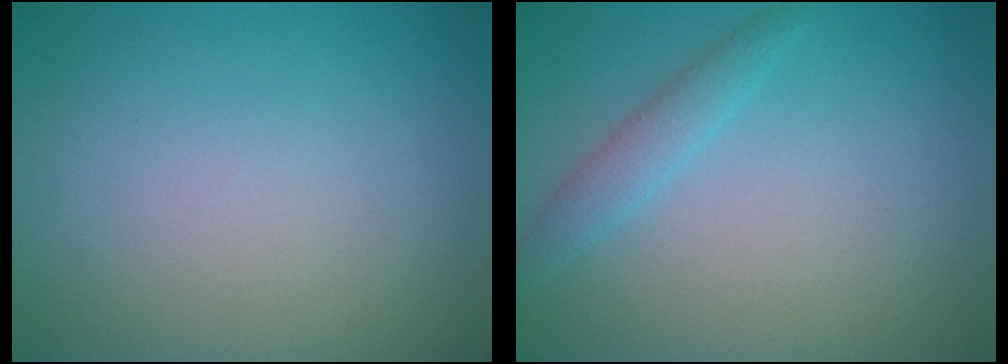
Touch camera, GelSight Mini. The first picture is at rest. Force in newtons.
{"total": 1.8, "press": 1.8, "slide": 0.1}